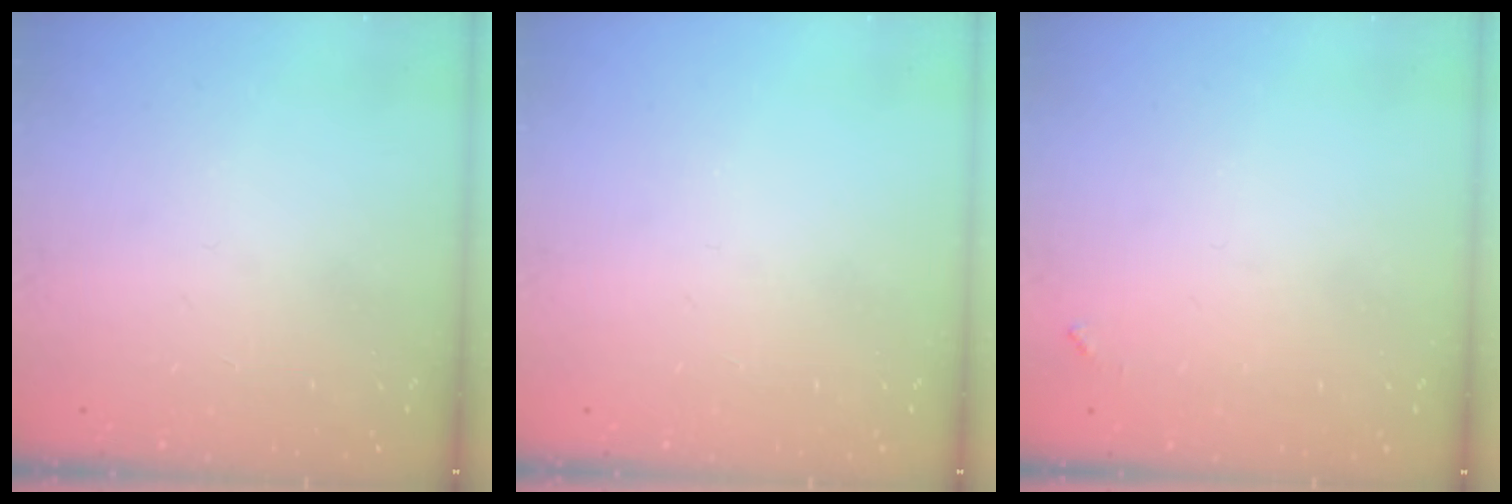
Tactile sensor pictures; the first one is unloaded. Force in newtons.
{"total": 0.0}
{"total": 3.5, "press": 3.5, "slide": 0.2}